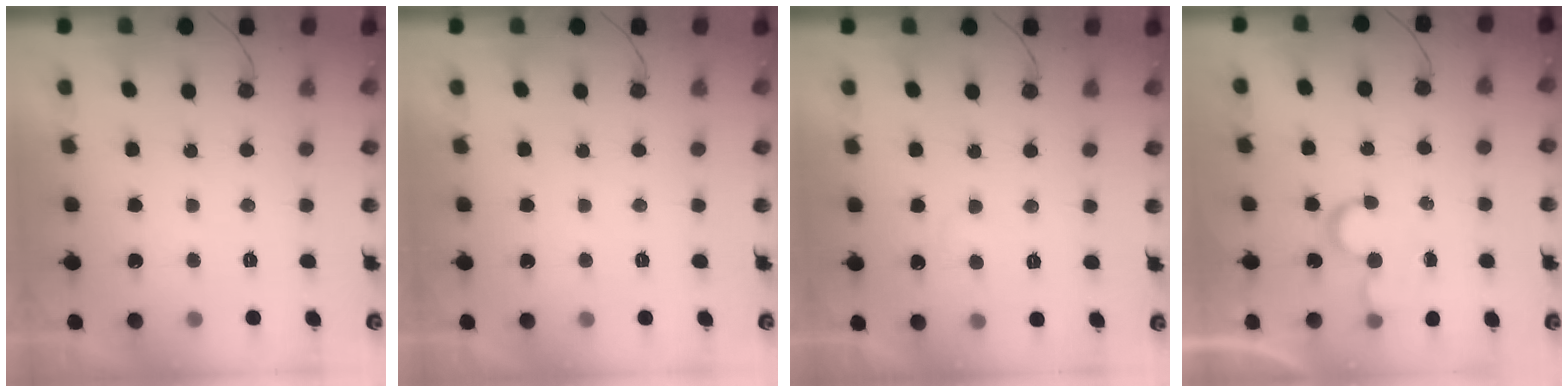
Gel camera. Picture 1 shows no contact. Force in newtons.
{"total": 1.9, "press": 1.9, "slide": 0.1}
{"total": 4.5, "press": 4.5, "slide": 0.3}
{"total": 5.6, "press": 5.6, "slide": 0.4}